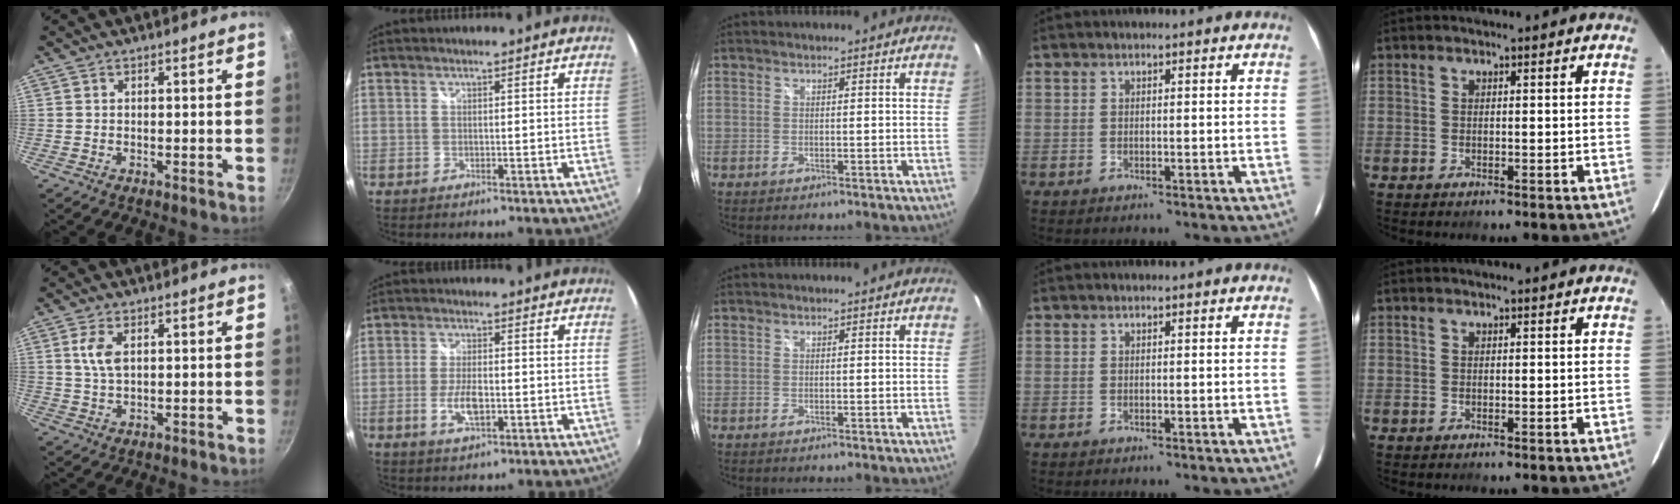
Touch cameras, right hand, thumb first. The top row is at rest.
{"thumb": {"total": 4.7, "force": [1.4, 2.4, 3.8], "torque": [-0.076, -0.003, 0.029]}, "index": {"total": 5.1, "force": [-1.4, 1.9, 4.5], "torque": [-0.096, -0.003, -0.024]}}